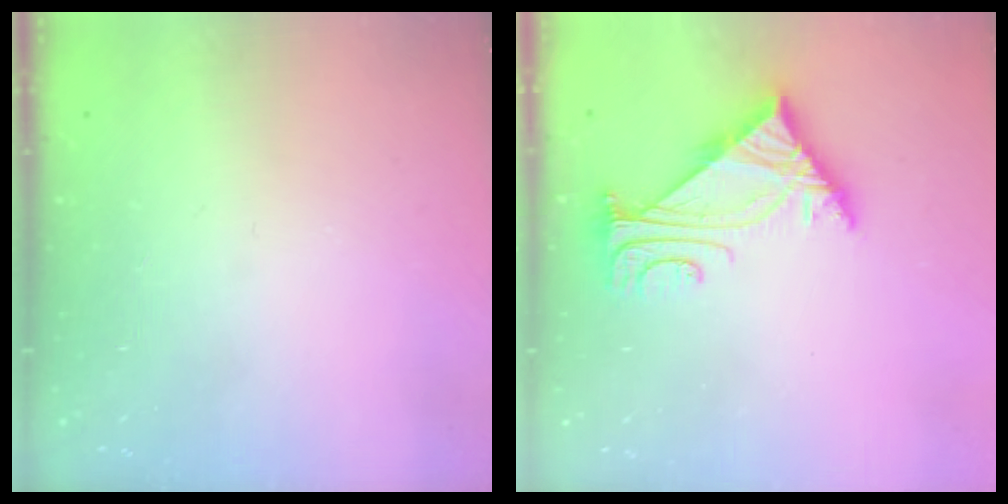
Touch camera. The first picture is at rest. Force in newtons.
{"total": 5.0, "press": 4.9, "slide": 1.0}